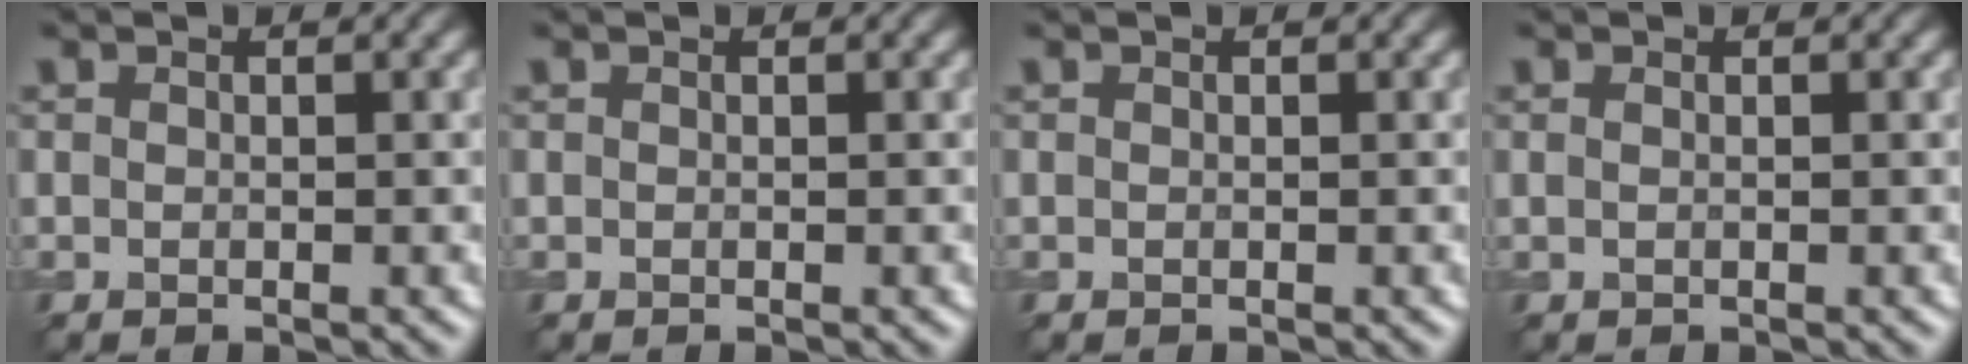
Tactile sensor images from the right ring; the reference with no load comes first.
{"total": 0.0}
{"total": 0.0}
{"total": 0.5, "force": [0.2, 0.2, 0.4], "torque": [-0.010, -0.005, 0.001]}